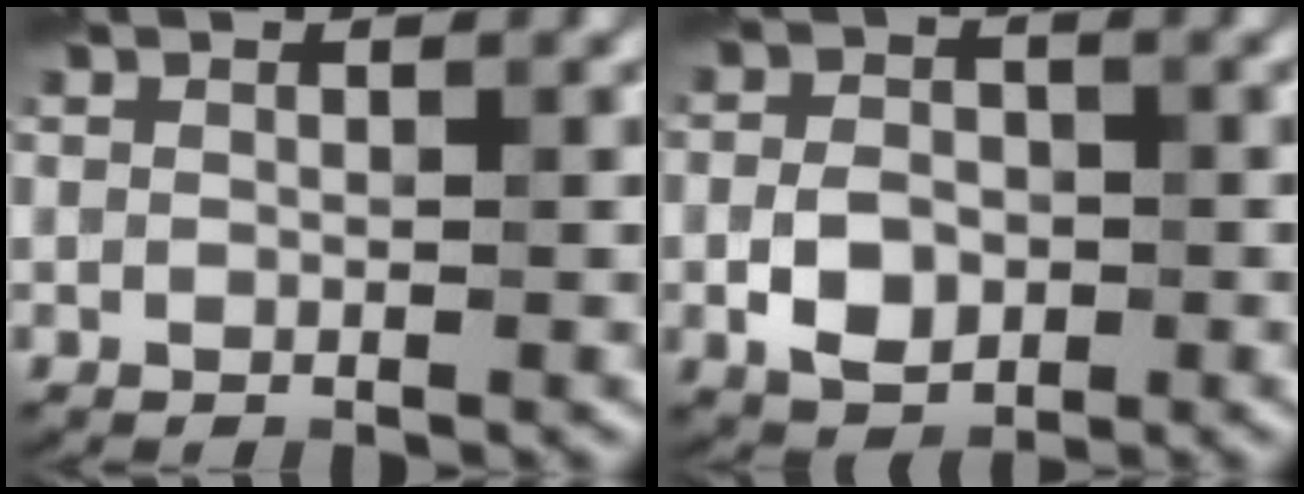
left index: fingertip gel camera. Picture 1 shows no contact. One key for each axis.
{"total": 3.5, "fx": -1.2, "fy": 2.4, "fz": 2.2, "tx": -0.042, "ty": -0.001, "tz": -0.020}